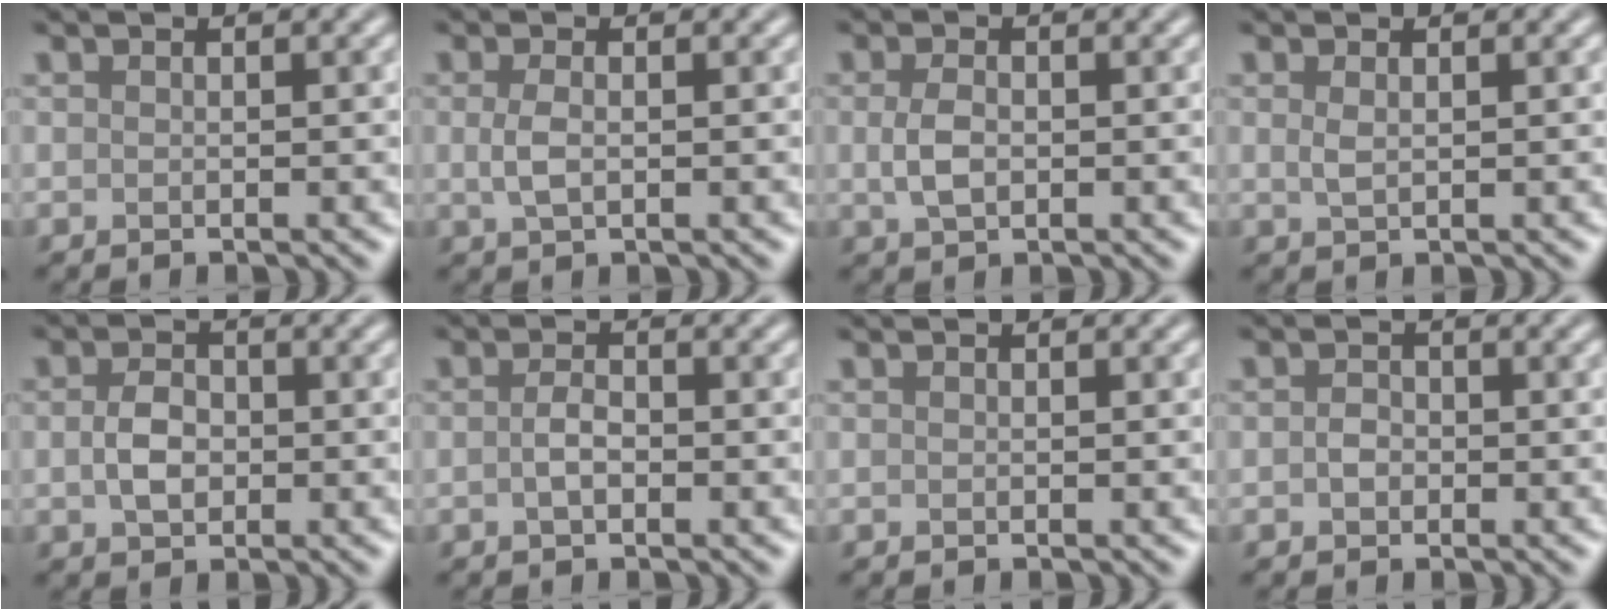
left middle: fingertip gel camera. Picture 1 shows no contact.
{"total": 1.8, "force": [0.1, 0.8, 1.6], "torque": [-0.039, -0.001, 0.001]}
{"total": 2.2, "force": [0.0, 1.4, 1.7], "torque": [-0.040, -0.001, 0.000]}
{"total": 1.0, "force": [0.4, 0.4, 0.9], "torque": [-0.021, -0.002, 0.009]}
{"total": 2.8, "force": [-0.2, 2.0, 2.0], "torque": [-0.041, -0.001, -0.006]}
{"total": 1.6, "force": [-0.4, 0.8, 1.3], "torque": [-0.027, 0.003, -0.011]}
{"total": 0.0}
{"total": 1.2, "force": [-0.2, 1.0, 0.7], "torque": [-0.013, -0.001, -0.009]}